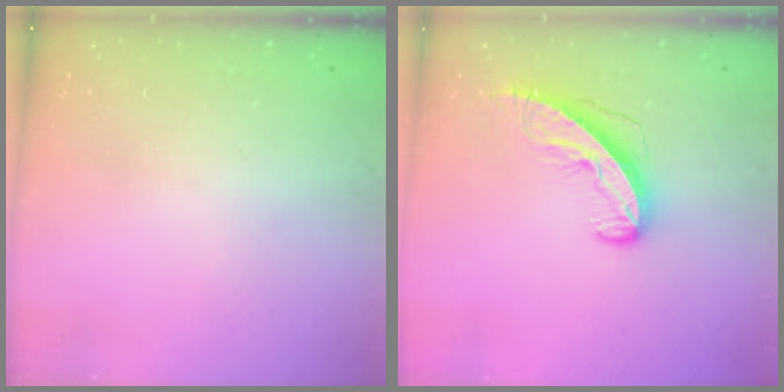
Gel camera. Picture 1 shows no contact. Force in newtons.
{"total": 8.7, "press": 8.7, "slide": 0.5}